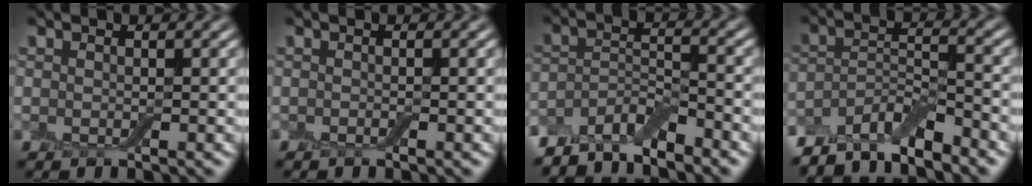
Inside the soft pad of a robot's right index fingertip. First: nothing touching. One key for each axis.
{"total": 0.0}
{"total": 5.0, "fx": -4.4, "fy": 1.3, "fz": 1.8, "tx": -0.031, "ty": 0.002, "tz": -0.087}
{"total": 6.1, "fx": -5.3, "fy": 1.6, "fz": 2.6, "tx": -0.045, "ty": 0.003, "tz": -0.101}